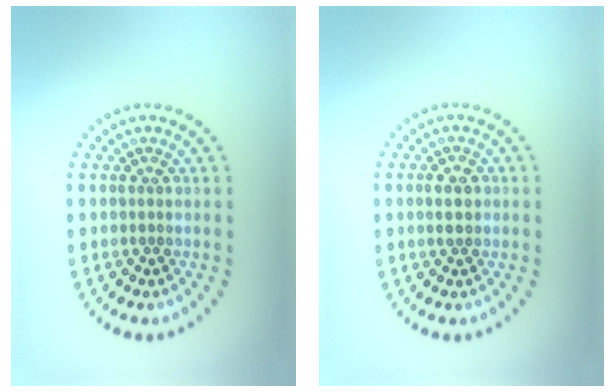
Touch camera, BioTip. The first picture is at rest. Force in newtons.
{"total": 2.1, "press": 2.1, "slide": 0.1}